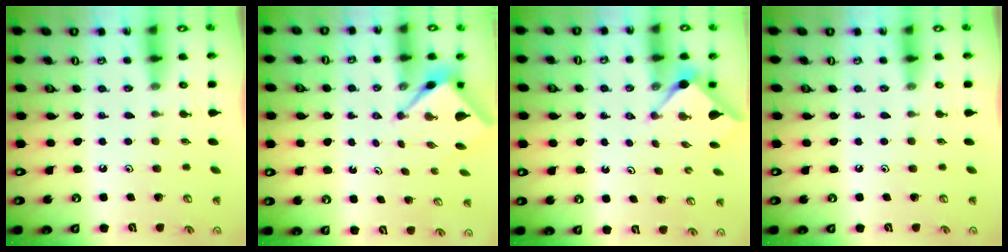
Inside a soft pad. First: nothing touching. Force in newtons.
{"total": 2.5, "press": 2.5, "slide": 0.2}
{"total": 3.0, "press": 3.0, "slide": 0.3}
{"total": 0.0}